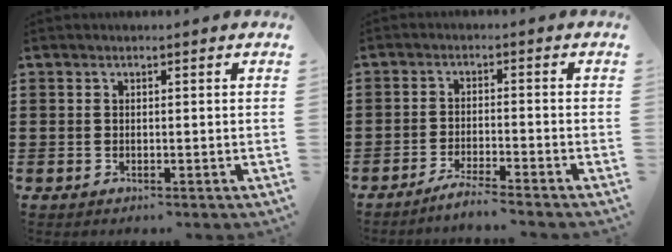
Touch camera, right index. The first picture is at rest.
{"total": 3.0, "force": [-2.8, -0.5, 1.0], "torque": [-0.017, -0.001, -0.054]}